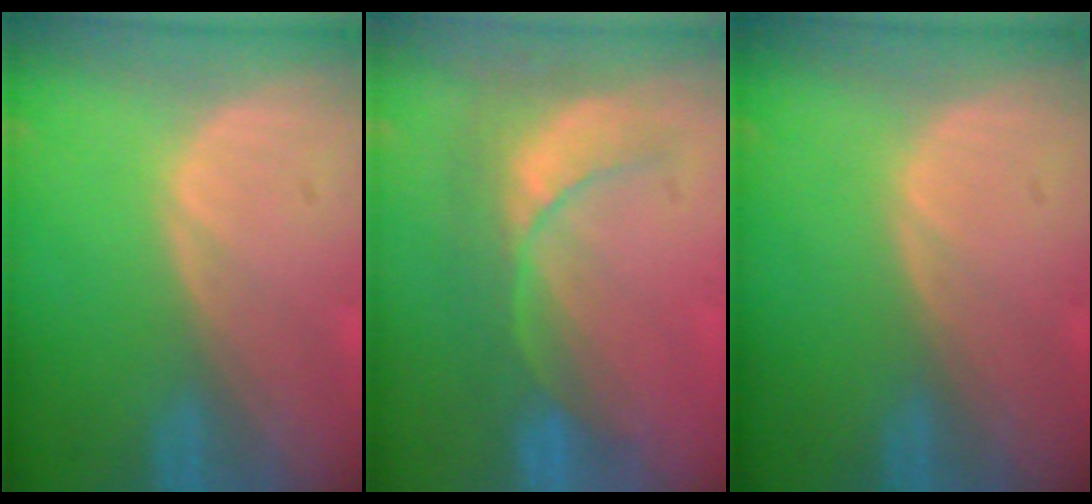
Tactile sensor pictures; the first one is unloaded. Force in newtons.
{"total": 8.6, "press": 7.6, "slide": 4.0}
{"total": 0.0}